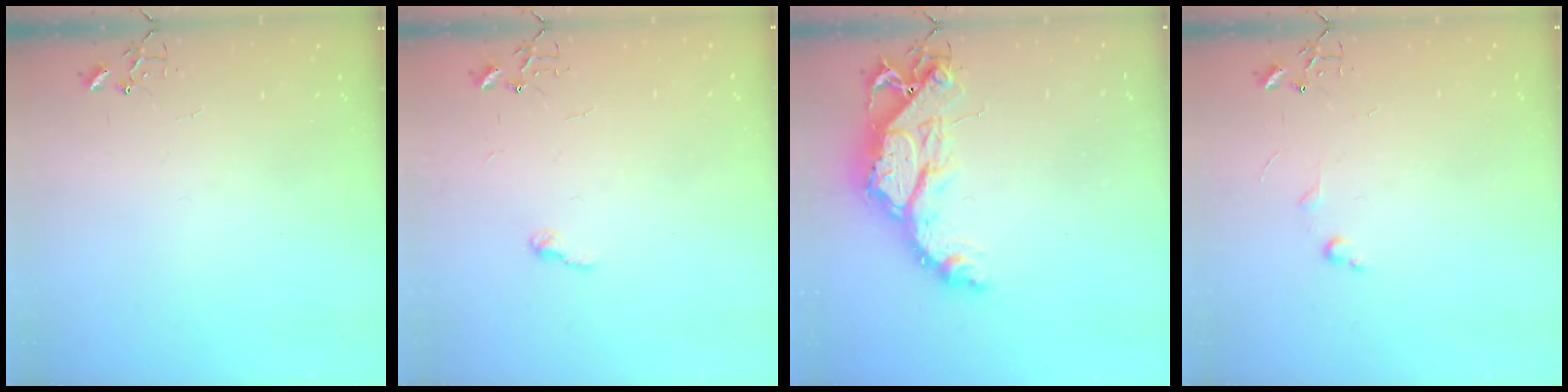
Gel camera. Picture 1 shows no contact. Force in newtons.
{"total": 5.5, "press": 5.5, "slide": 0.7}
{"total": 14.8, "press": 14.8, "slide": 1.4}
{"total": 4.2, "press": 4.2, "slide": 0.5}